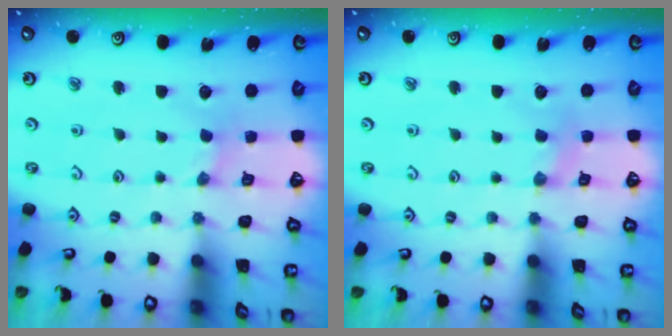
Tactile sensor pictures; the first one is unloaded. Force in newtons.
{"total": 3.0, "press": 3.0, "slide": 0.4}